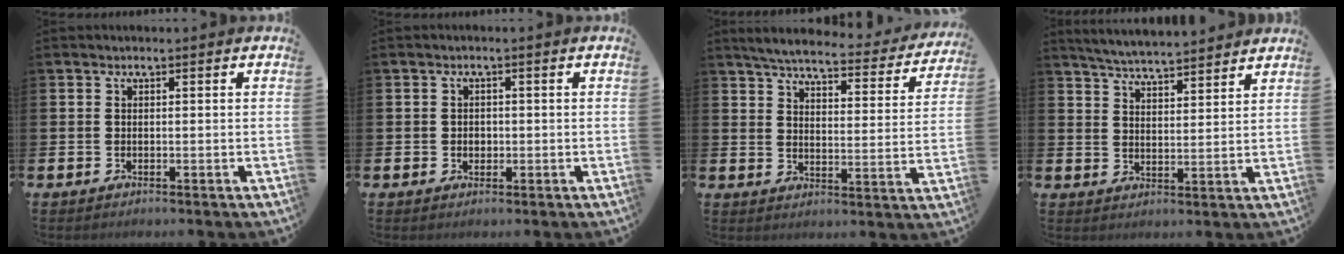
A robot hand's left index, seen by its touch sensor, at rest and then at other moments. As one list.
[{"total": 1.3, "force": [0.0, 1.2, 0.6], "torque": [-0.004, 0.005, -0.005]}, {"total": 5.3, "force": [4.9, 0.8, 2.1], "torque": [-0.061, -0.035, 0.078]}, {"total": 5.0, "force": [5.0, -0.2, 0.4], "torque": [-0.033, -0.030, 0.088]}]